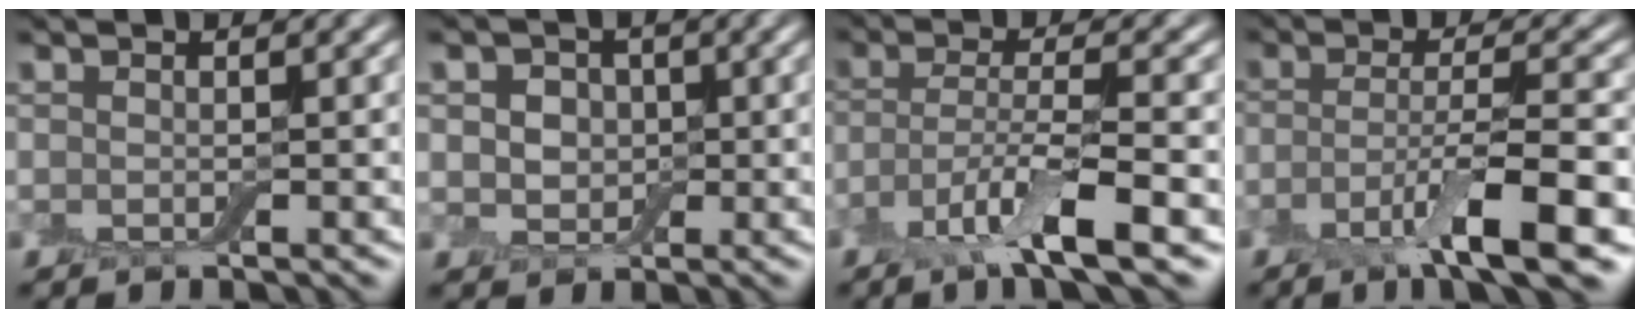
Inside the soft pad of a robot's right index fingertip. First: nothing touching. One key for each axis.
{"total": 4.1, "fx": 0.8, "fy": 3.4, "fz": 2.2, "tx": -0.025, "ty": 0.010, "tz": -0.007}
{"total": 5.7, "fx": -3.0, "fy": 1.0, "fz": 4.7, "tx": -0.090, "ty": -0.004, "tz": -0.063}
{"total": 6.6, "fx": -3.0, "fy": 1.0, "fz": 5.7, "tx": -0.098, "ty": 0.000, "tz": -0.062}